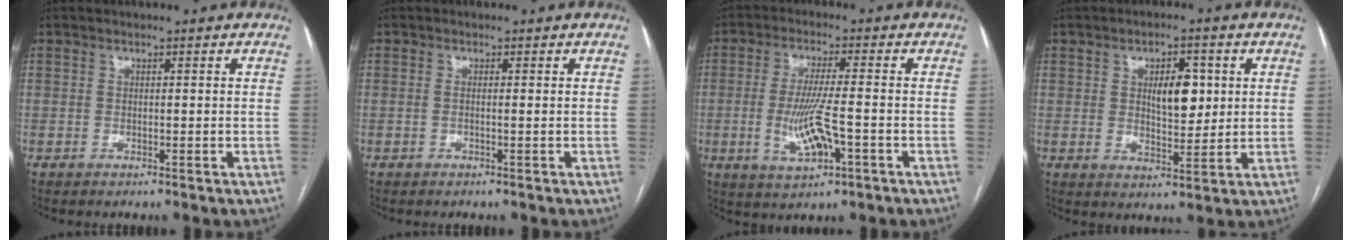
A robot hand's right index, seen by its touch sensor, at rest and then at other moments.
{"total": 0.7, "force": [-0.1, 0.0, 0.7], "torque": [-0.019, -0.001, 0.000]}
{"total": 8.3, "force": [-2.1, 1.4, 7.9], "torque": [-0.155, -0.009, -0.034]}
{"total": 6.7, "force": [1.6, 3.0, 5.8], "torque": [-0.088, 0.004, 0.031]}